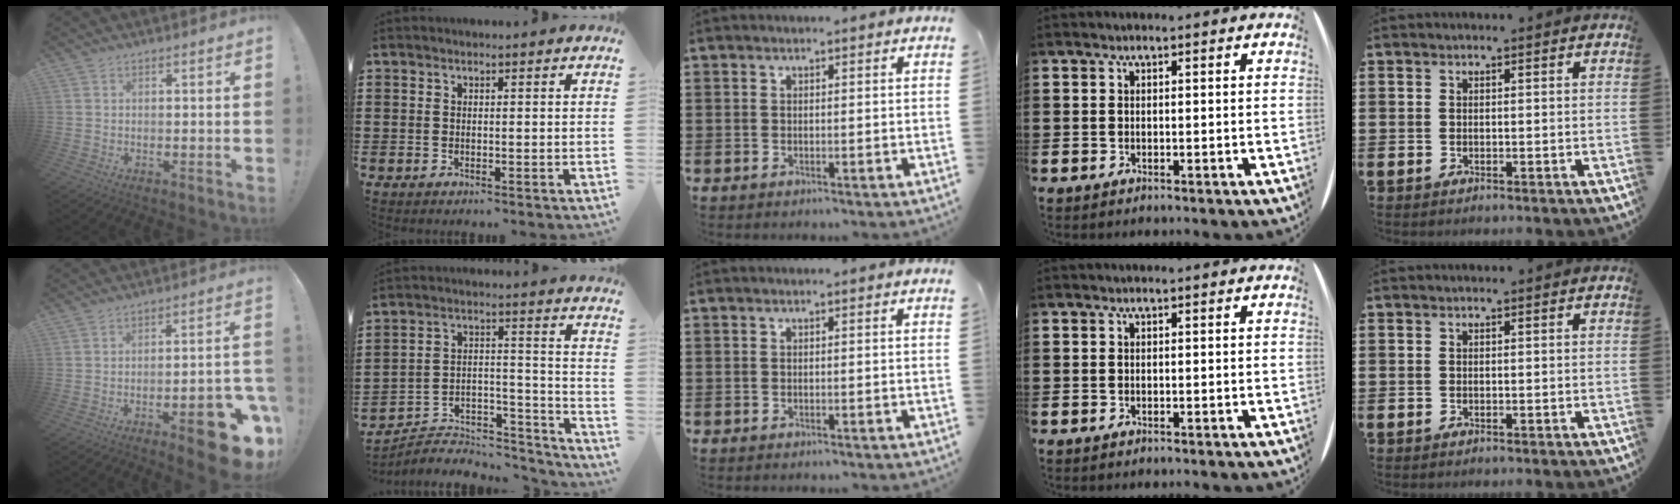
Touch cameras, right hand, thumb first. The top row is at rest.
{"thumb": {"total": 14.1, "force": [-7.1, 4.3, 11.4], "torque": [-0.120, 0.040, -0.101]}, "index": {"total": 5.4, "force": [-5.1, 1.7, 0.7], "torque": [-0.010, 0.006, -0.103]}}